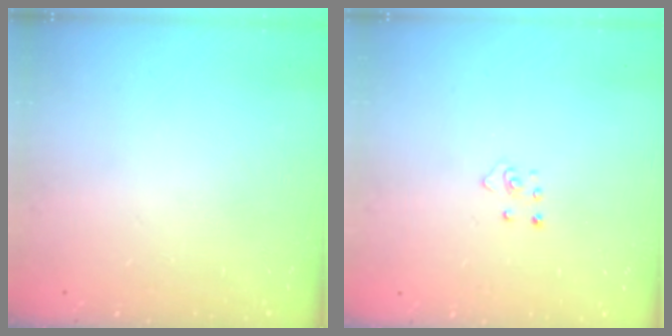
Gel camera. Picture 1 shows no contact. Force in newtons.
{"total": 2.5, "press": 2.4, "slide": 0.3}